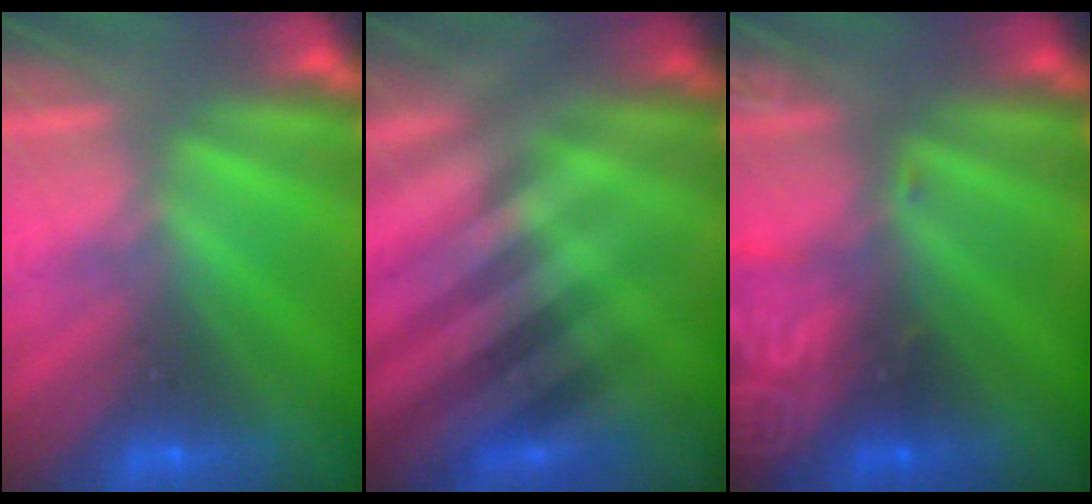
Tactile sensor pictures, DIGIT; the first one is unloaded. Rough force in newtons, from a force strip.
{"total": 2.4}
{"total": 3.2}